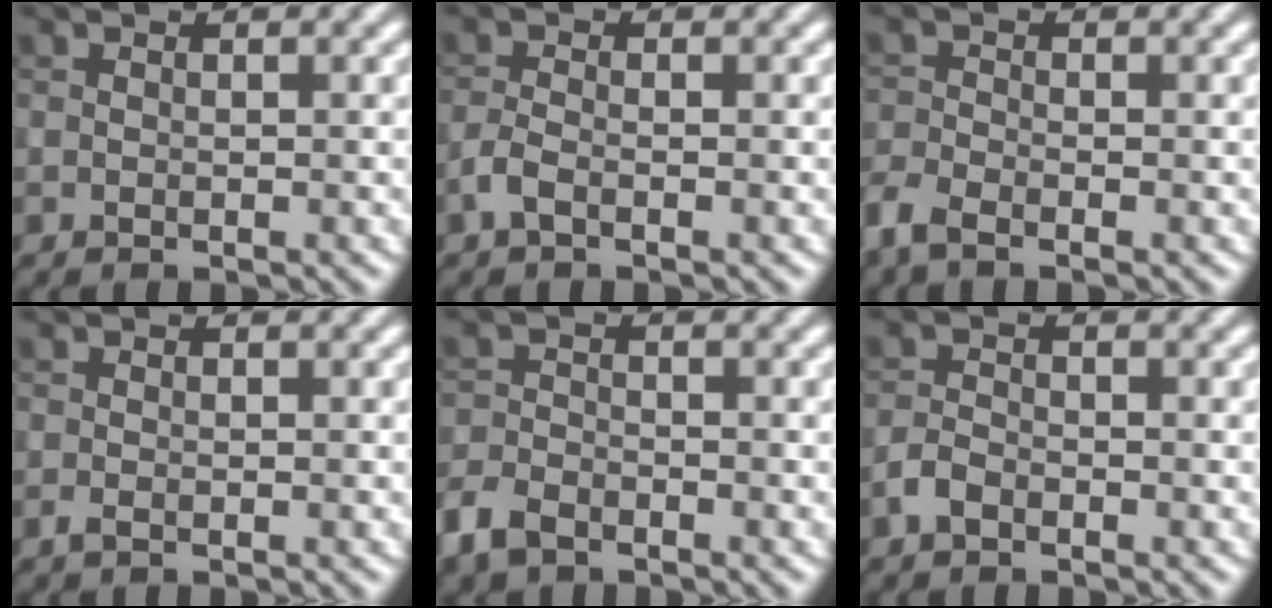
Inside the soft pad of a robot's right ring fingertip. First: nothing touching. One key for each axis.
{"total": 1.5, "fx": -0.9, "fy": 0.5, "fz": 1.2, "tx": -0.030, "ty": 0.002, "tz": -0.024}
{"total": 2.8, "fx": -2.0, "fy": 1.1, "fz": 1.5, "tx": -0.040, "ty": -0.009, "tz": -0.056}
{"total": 0.6, "fx": -0.3, "fy": 0.2, "fz": 0.5, "tx": -0.012, "ty": -0.004, "tz": -0.005}
{"total": 3.1, "fx": -2.3, "fy": 1.6, "fz": 1.3, "tx": -0.028, "ty": -0.005, "tz": -0.058}
{"total": 1.4, "fx": -1.0, "fy": 0.7, "fz": 0.8, "tx": -0.015, "ty": 0.004, "tz": -0.025}